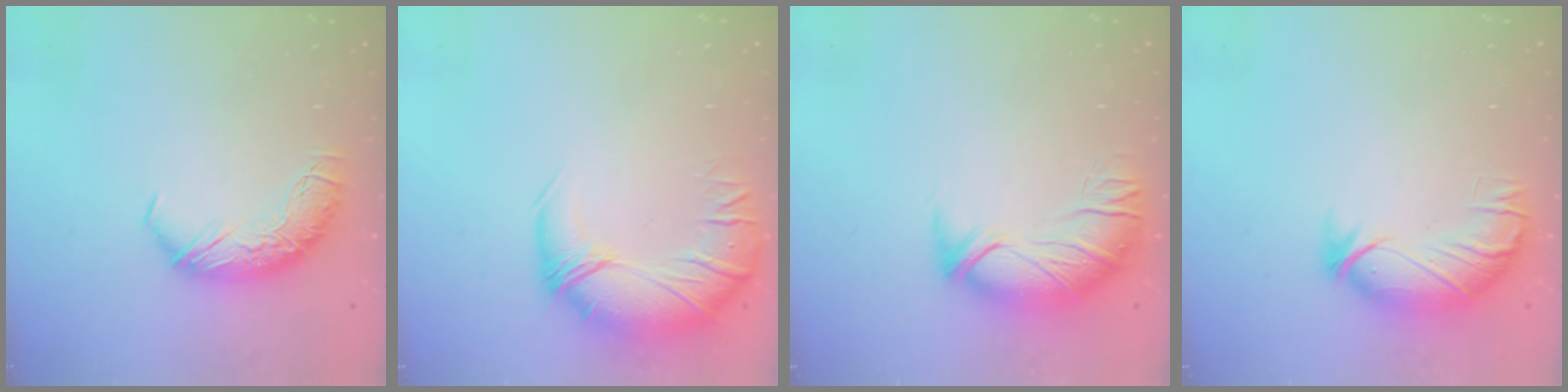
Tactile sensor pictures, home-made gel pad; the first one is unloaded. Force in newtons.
{"total": 3.2, "press": 0.8, "slide": 3.2}
{"total": 2.8, "press": 1.3, "slide": 2.5}
{"total": 3.9, "press": 2.7, "slide": 2.7}